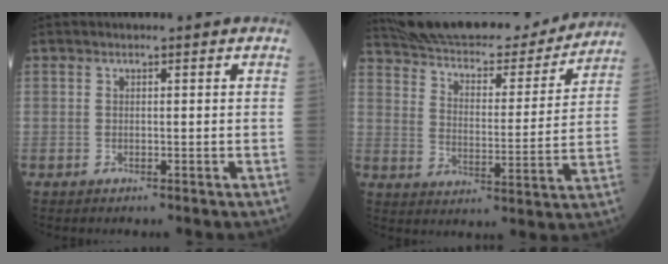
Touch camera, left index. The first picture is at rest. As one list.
[{"total": 24.3, "force": [22.3, 4.9, 8.3], "torque": [-0.144, -0.007, 0.315]}]